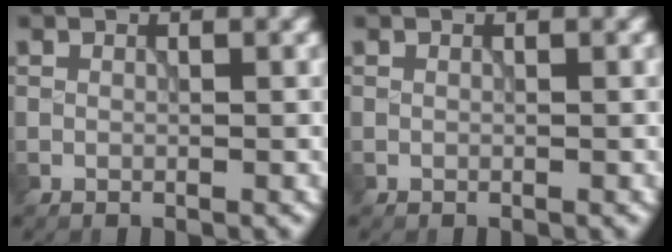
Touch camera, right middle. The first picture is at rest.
{"total": 0.0}